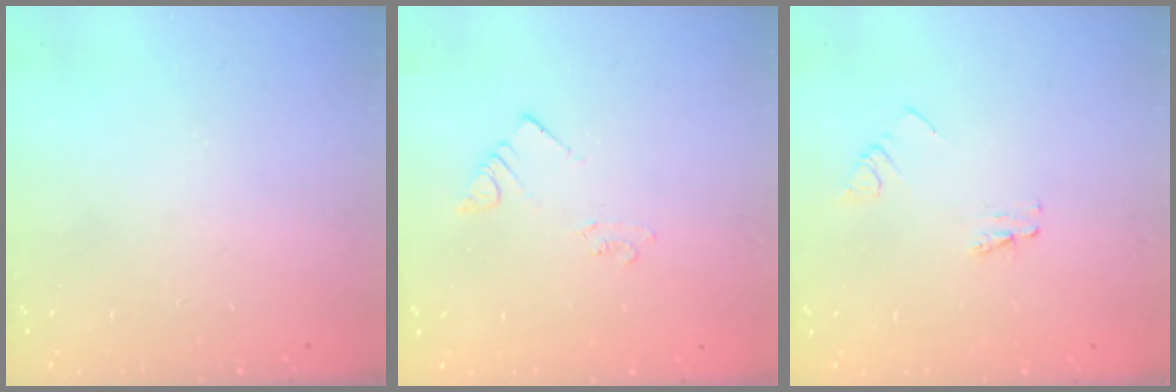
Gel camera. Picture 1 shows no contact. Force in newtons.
{"total": 2.0, "press": 2.0, "slide": 0.3}
{"total": 2.6, "press": 2.6, "slide": 0.4}